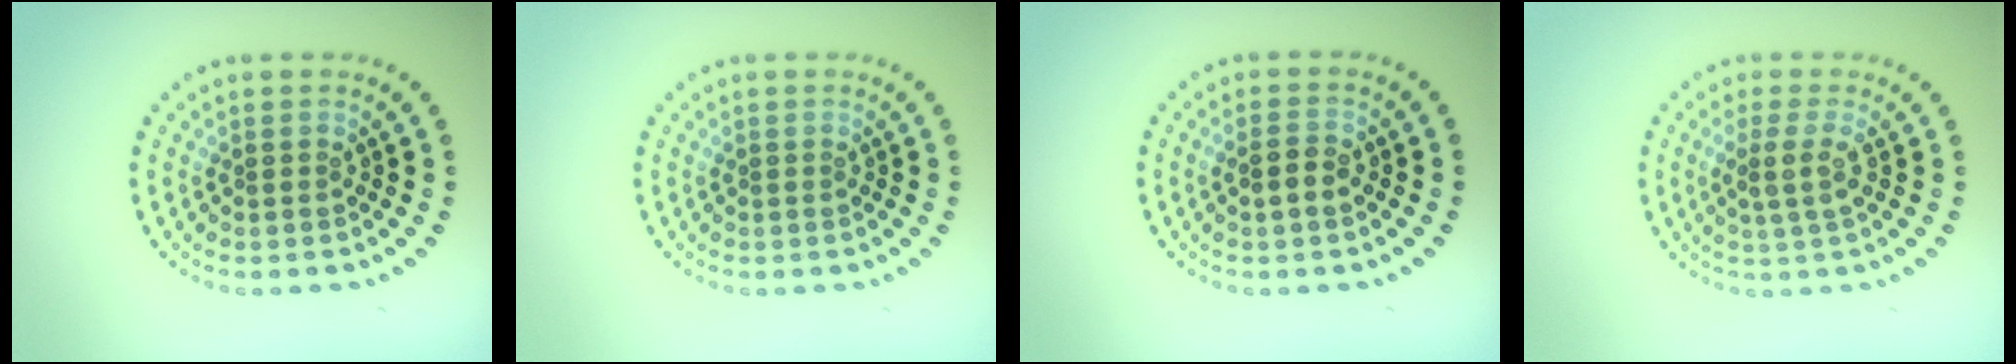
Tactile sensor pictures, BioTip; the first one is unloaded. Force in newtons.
{"total": 0.0}
{"total": 1.8, "press": 1.8, "slide": 0.4}
{"total": 2.2, "press": 1.9, "slide": 1.1}